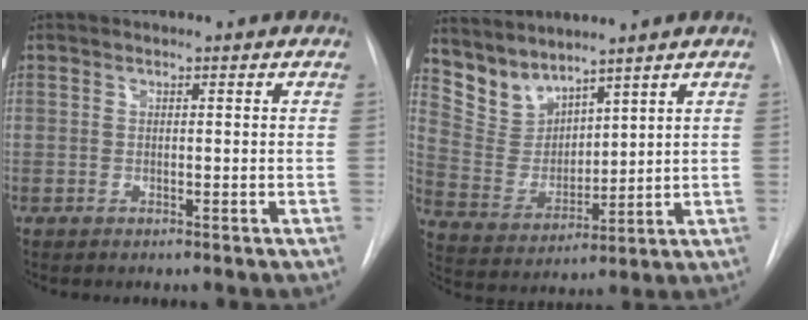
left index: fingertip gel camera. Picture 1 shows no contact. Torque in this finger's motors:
{"motor_torque": [0.00, -0.01, 0.00, -0.01]}